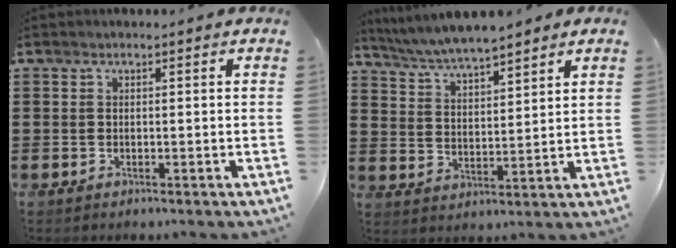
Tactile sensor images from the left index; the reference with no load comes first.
{"total": 5.2, "force": [5.0, 0.1, 1.3], "torque": [-0.047, -0.021, 0.089]}